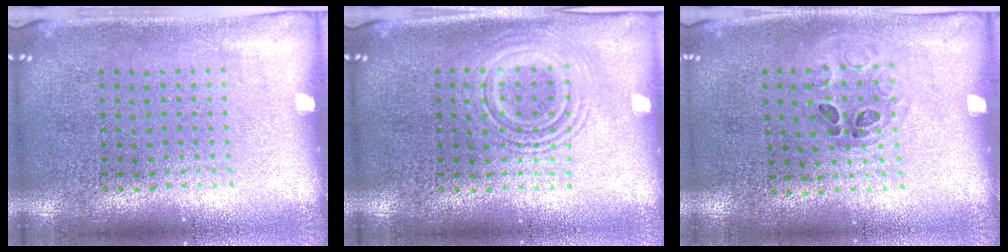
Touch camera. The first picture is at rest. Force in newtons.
{"total": 2.6, "press": 2.6, "slide": 0.5}
{"total": 0.9, "press": 0.6, "slide": 0.7}